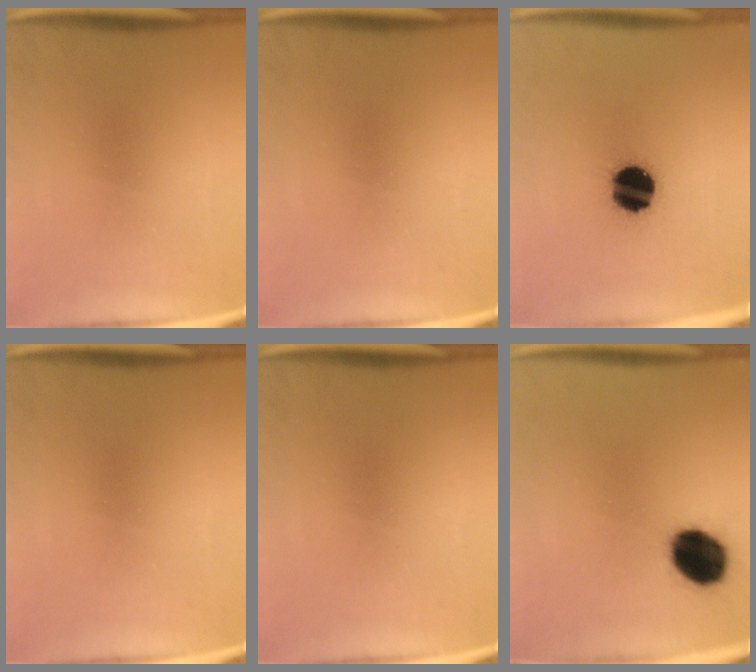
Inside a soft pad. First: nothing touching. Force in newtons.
{"total": 0.0}
{"total": 15.4}
{"total": 0.0}
{"total": 0.0}
{"total": 13.1}